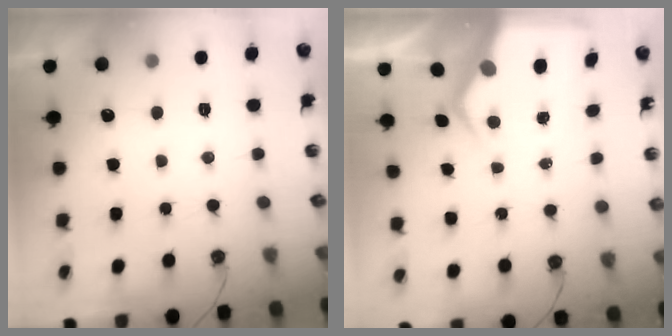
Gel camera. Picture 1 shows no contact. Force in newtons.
{"total": 6.6, "press": 6.6, "slide": 0.7}